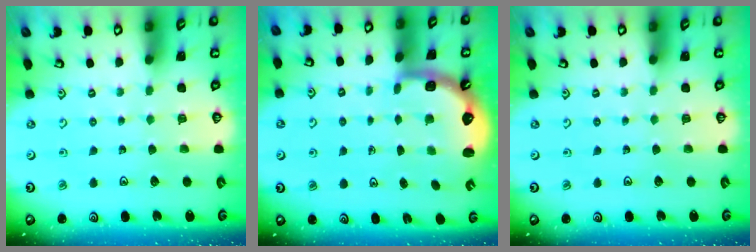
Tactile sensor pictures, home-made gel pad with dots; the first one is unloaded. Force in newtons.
{"total": 2.8, "press": 2.5, "slide": 1.2}
{"total": 0.0}